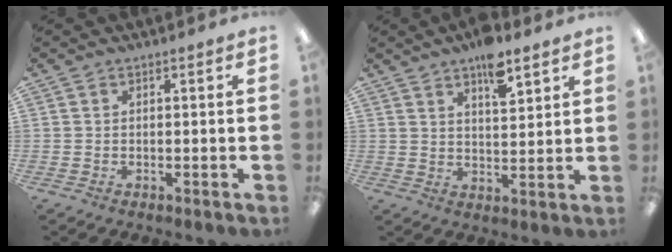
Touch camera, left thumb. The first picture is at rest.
{"total": 8.2, "force": [5.8, 2.9, 5.0], "torque": [-0.065, -0.036, 0.095]}